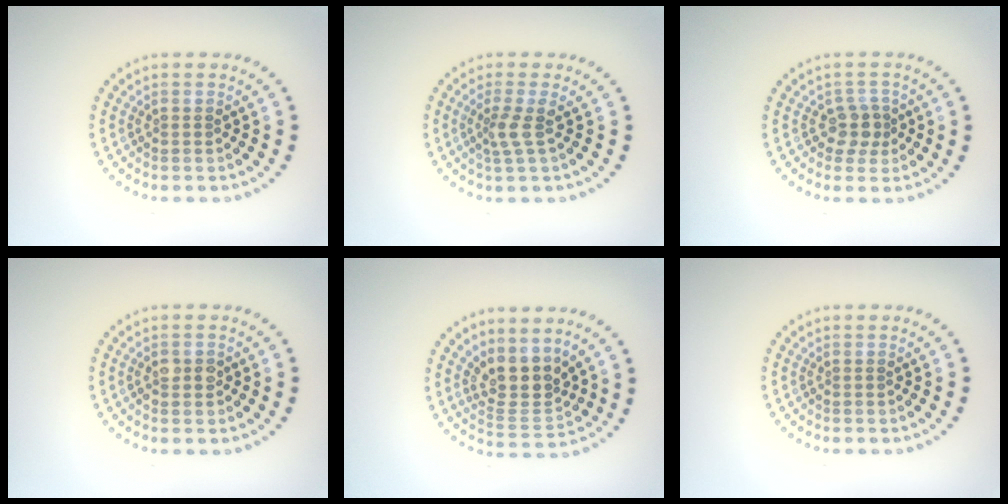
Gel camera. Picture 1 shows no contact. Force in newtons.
{"total": 1.9, "press": 1.4, "slide": 1.3}
{"total": 2.2, "press": 1.9, "slide": 1.1}
{"total": 1.6, "press": 1.6, "slide": 0.3}
{"total": 3.8, "press": 3.2, "slide": 2.0}
{"total": 0.0}